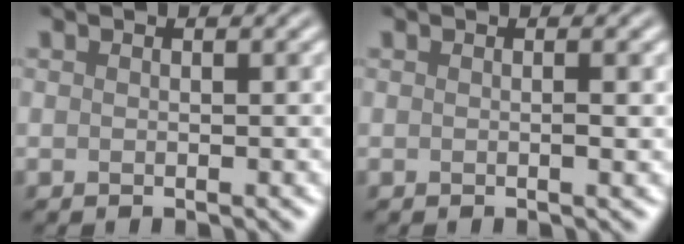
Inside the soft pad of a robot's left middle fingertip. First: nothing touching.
{"total": 0.7, "force": [0.0, 0.0, 0.7], "torque": [-0.012, 0.000, -0.001]}